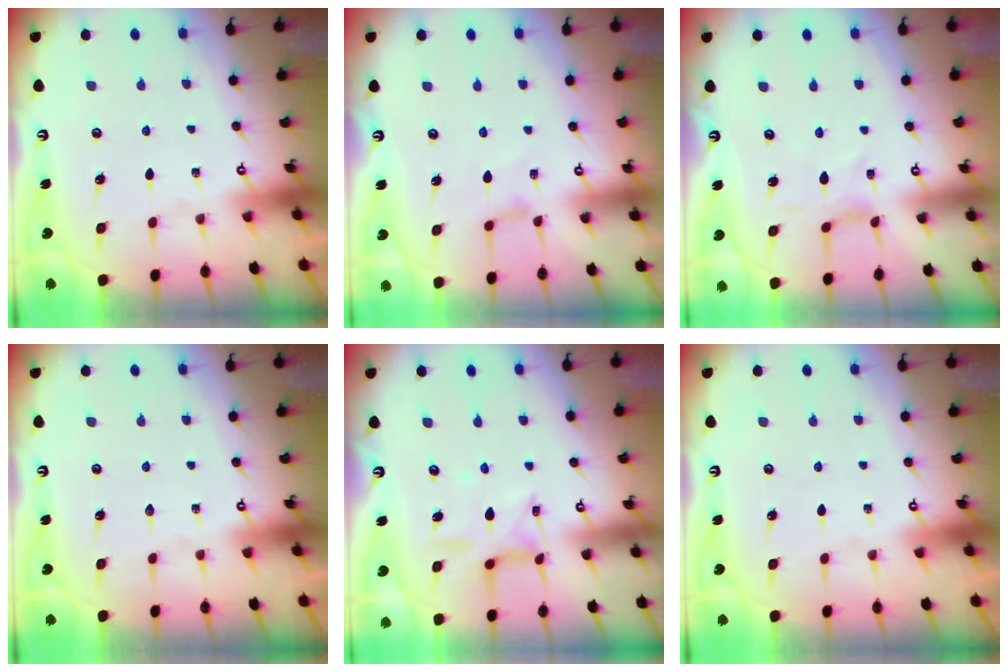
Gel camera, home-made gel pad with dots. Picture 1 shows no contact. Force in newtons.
{"total": 1.9, "press": 1.8, "slide": 0.5}
{"total": 0.8, "press": 0.8, "slide": 0.2}
{"total": 0.0}
{"total": 7.9, "press": 7.9, "slide": 0.5}
{"total": 0.0}